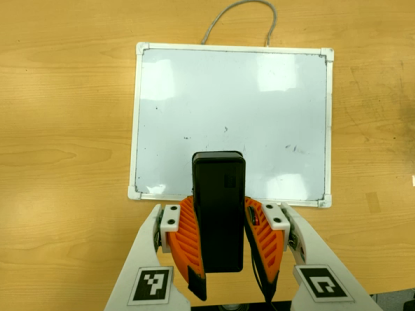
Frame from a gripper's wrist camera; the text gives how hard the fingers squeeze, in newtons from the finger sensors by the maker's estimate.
{"total": 8.3, "left": 7.5, "right": 9.2}